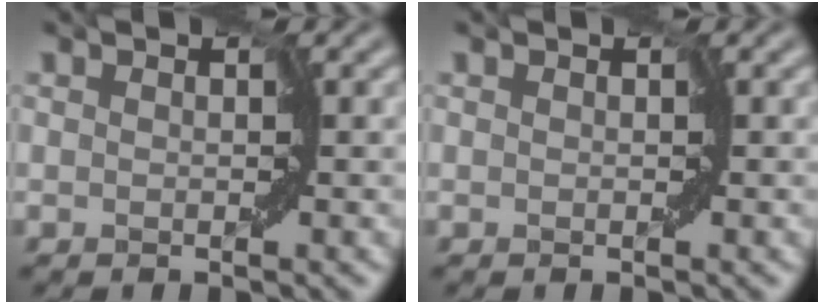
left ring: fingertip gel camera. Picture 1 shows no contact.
{"total": 0.0}